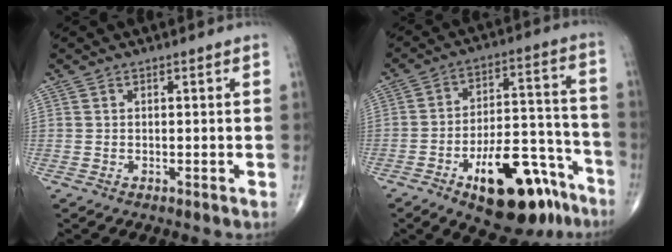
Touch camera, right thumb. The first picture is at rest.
{"total": 19.8, "force": [-11.2, 8.6, 13.9], "torque": [-0.167, 0.081, -0.163]}